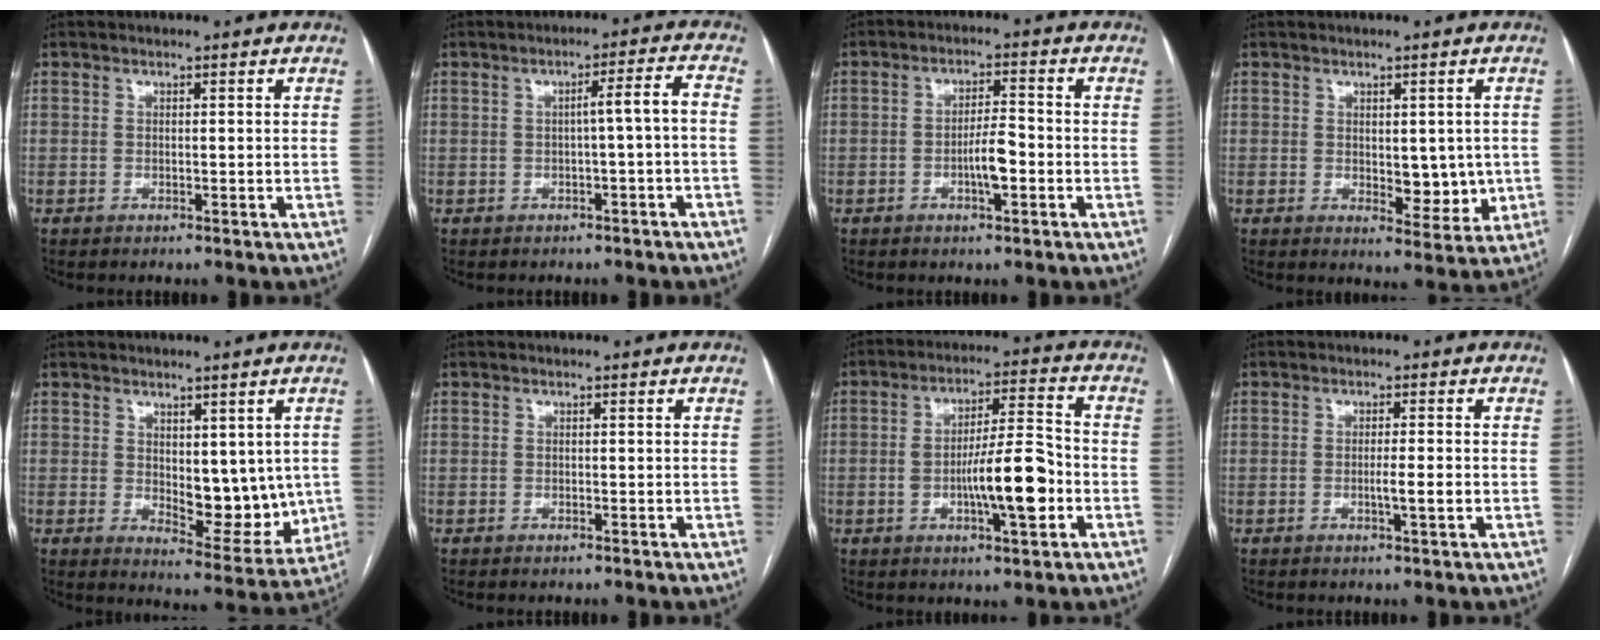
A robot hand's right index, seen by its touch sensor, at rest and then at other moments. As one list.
[{"total": 3.9, "force": [-0.8, -0.1, 3.8], "torque": [-0.052, 0.013, -0.009]}, {"total": 4.9, "force": [-1.5, 1.0, 4.5], "torque": [-0.081, 0.004, -0.025]}, {"total": 6.2, "force": [-0.1, 3.1, 5.4], "torque": [-0.063, -0.009, 0.008]}, {"total": 9.8, "force": [0.6, 4.8, 8.5], "torque": [-0.099, -0.016, 0.025]}, {"total": 0.0}, {"total": 11.4, "force": [-2.7, 2.2, 10.8], "torque": [-0.181, 0.011, -0.042]}, {"total": 2.8, "force": [-0.7, -0.2, 2.7], "torque": [-0.047, -0.004, -0.012]}]